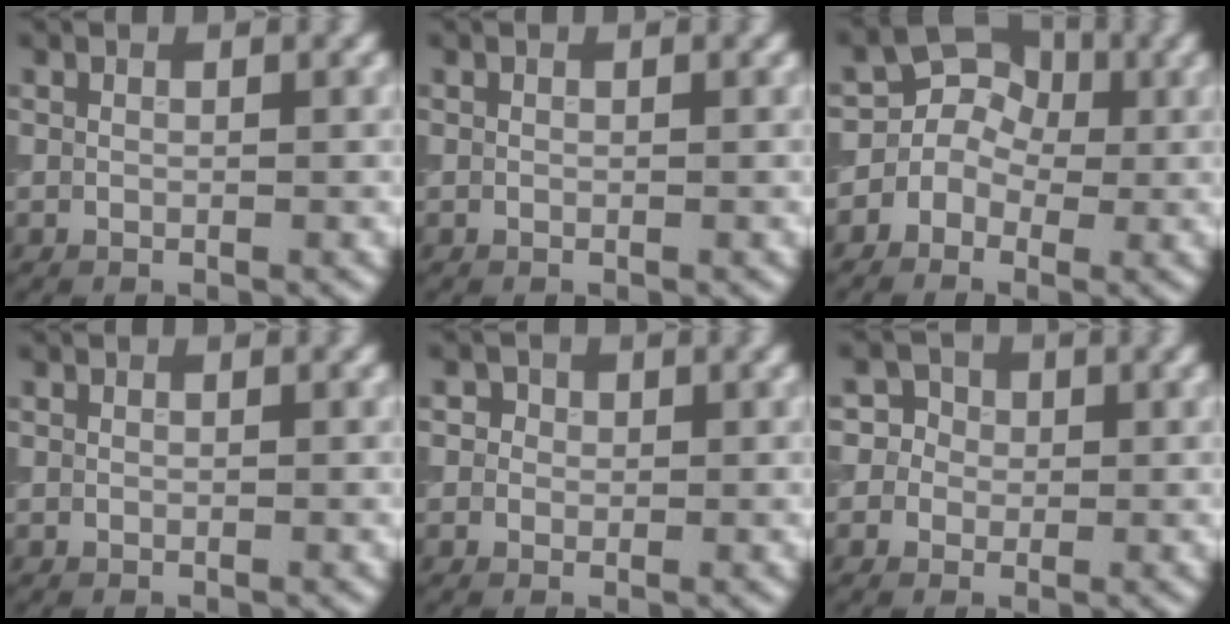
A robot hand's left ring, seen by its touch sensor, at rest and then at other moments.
{"total": 0.0}
{"total": 4.8, "force": [-0.2, 4.4, 1.9], "torque": [0.000, 0.032, -0.043]}
{"total": 0.0}
{"total": 1.7, "force": [0.5, 1.5, 0.7], "torque": [-0.001, 0.003, 0.001]}
{"total": 3.3, "force": [0.4, 3.2, 0.9], "torque": [0.009, 0.017, -0.008]}